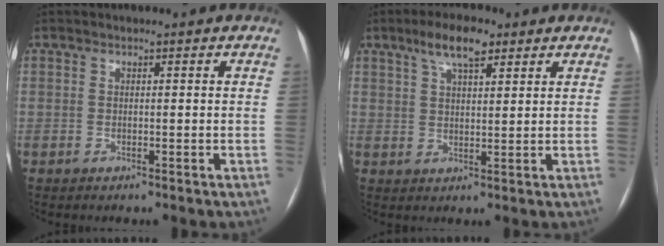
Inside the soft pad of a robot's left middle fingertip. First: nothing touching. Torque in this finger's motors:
{"motor_torque": [0.71, -0.75, 0.35, 0.12]}